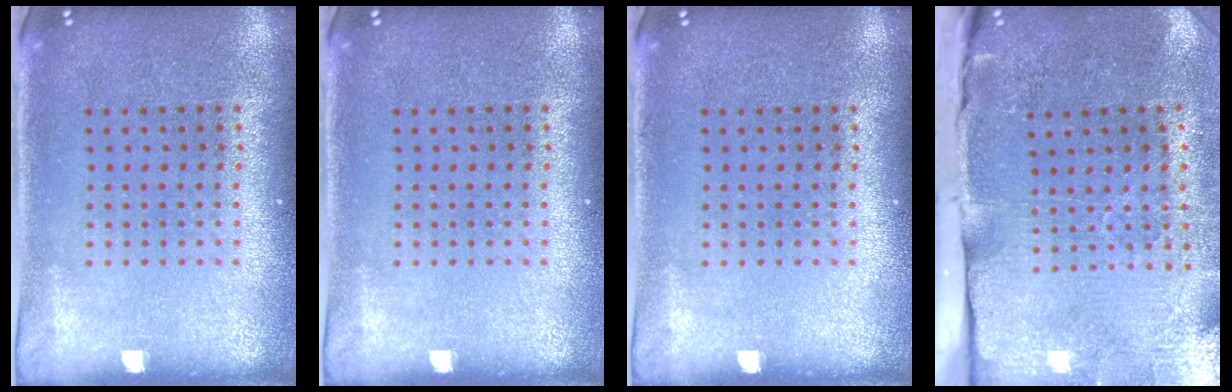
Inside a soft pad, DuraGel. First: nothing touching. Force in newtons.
{"total": 0.0}
{"total": 0.0}
{"total": 4.8, "press": 3.8, "slide": 2.8}